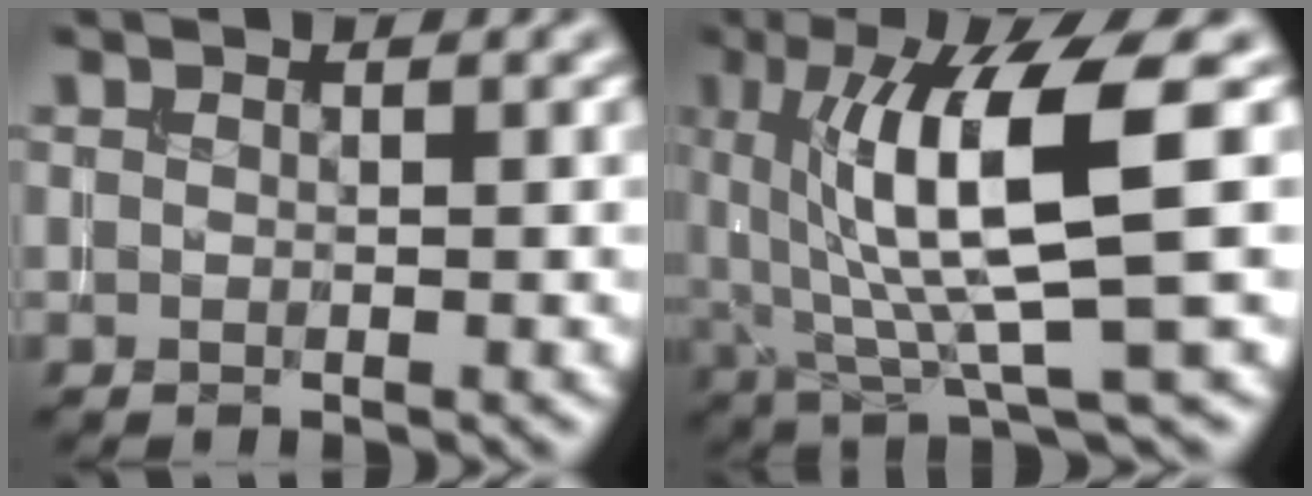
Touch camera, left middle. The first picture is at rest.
{"total": 10.4, "force": [1.9, 2.3, 9.9], "torque": [-0.155, -0.004, 0.038]}